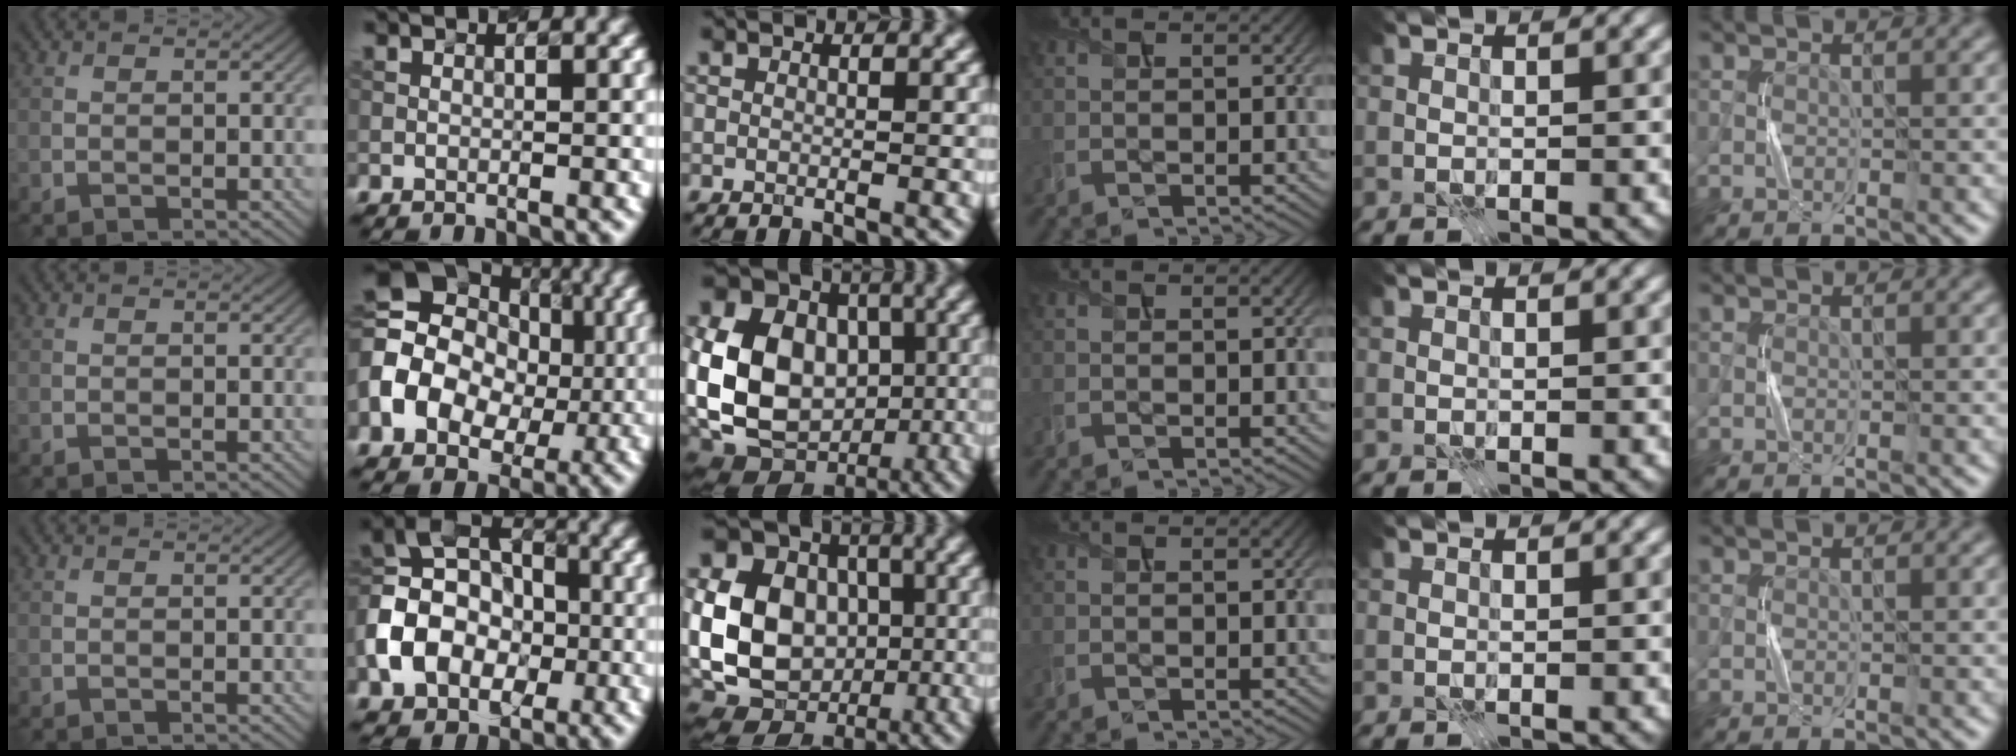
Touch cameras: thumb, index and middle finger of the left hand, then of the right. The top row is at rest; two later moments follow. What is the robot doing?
{"motion": "press", "object": "gel pad"}